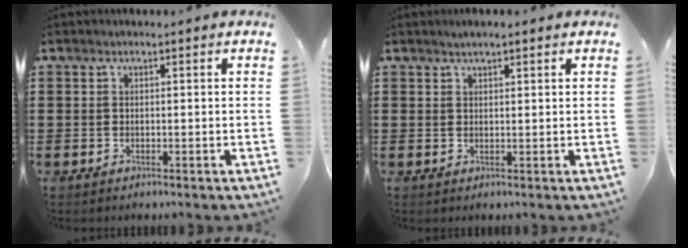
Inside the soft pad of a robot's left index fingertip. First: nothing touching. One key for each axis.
{"total": 1.1, "fx": 1.0, "fy": 0.1, "fz": 0.4, "tx": -0.009, "ty": 0.001, "tz": 0.018}